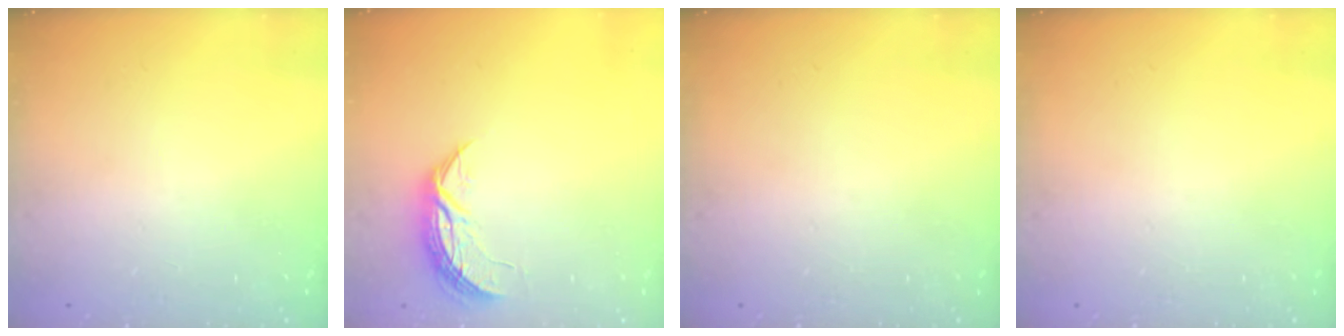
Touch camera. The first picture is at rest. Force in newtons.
{"total": 7.1, "press": 7.1, "slide": 0.4}
{"total": 0.0}
{"total": 0.0}